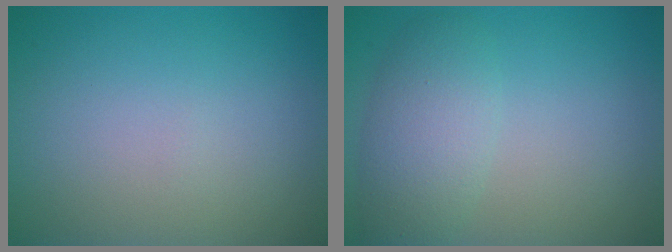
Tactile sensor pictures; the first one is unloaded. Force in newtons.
{"total": 3.9, "press": 3.9, "slide": 0.3}